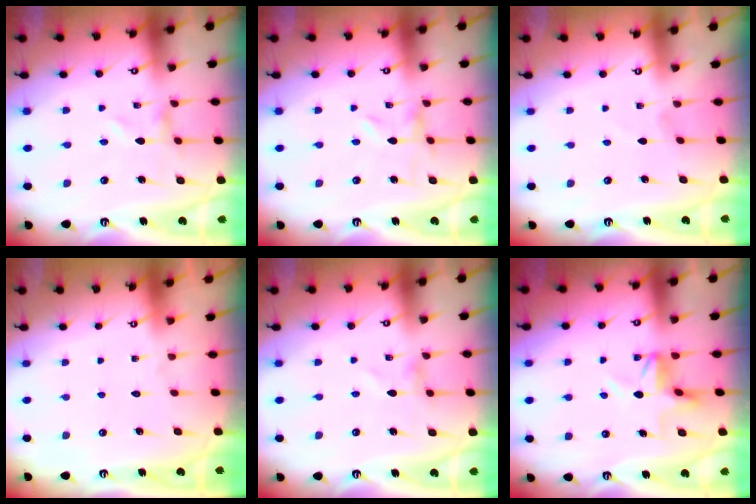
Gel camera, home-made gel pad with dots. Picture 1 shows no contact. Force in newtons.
{"total": 0.0}
{"total": 1.5, "press": 1.5, "slide": 0.1}
{"total": 1.6, "press": 1.6, "slide": 0.1}
{"total": 0.0}
{"total": 3.9, "press": 3.9, "slide": 0.4}